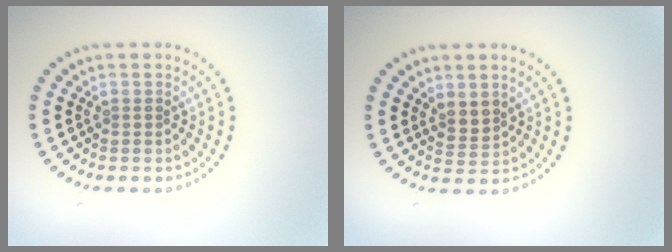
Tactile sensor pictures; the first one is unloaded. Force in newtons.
{"total": 1.7, "press": 1.5, "slide": 0.9}